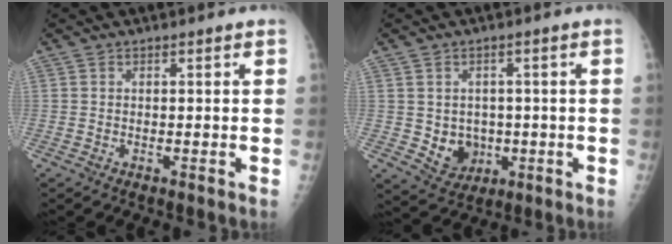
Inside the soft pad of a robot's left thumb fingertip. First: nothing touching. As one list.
[{"total": 6.5, "force": [-0.7, 5.6, 3.2], "torque": [-0.018, 0.001, 0.005]}]